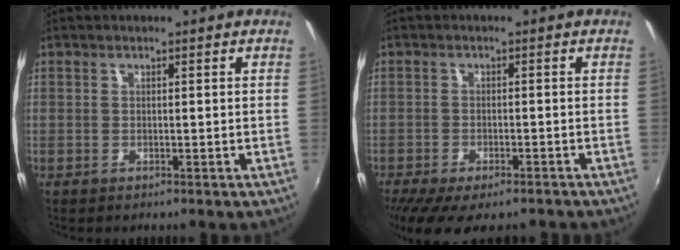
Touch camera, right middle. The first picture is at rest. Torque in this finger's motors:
{"motor_torque": [1.10, -1.03, 0.67, 0.20]}